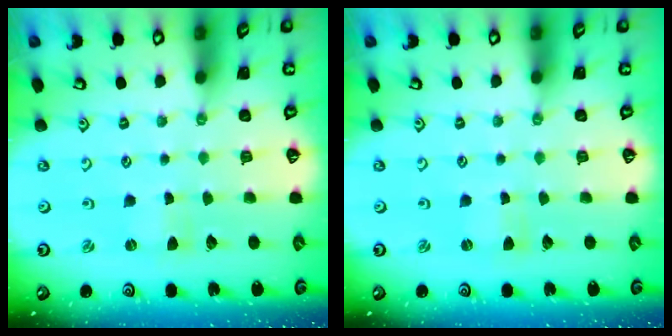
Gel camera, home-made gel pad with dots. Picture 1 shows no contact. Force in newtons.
{"total": 0.0}